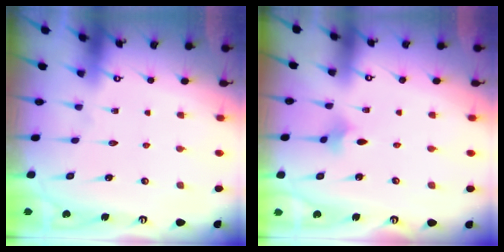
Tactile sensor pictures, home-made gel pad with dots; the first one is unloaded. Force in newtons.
{"total": 2.5, "press": 2.5, "slide": 0.5}